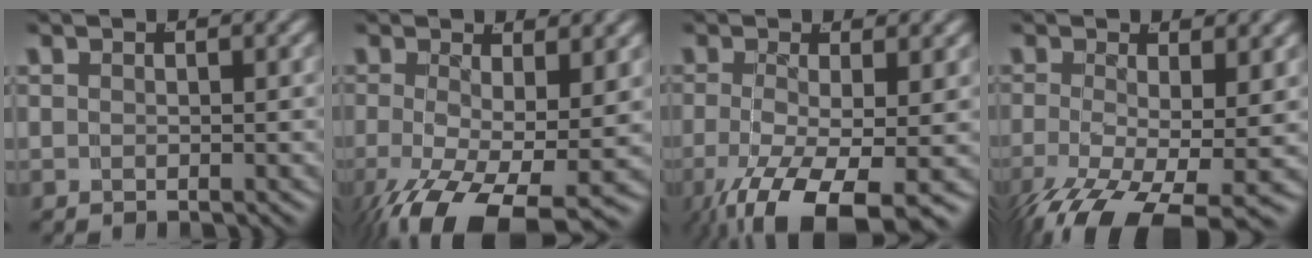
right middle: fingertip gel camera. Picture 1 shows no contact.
{"total": 8.2, "force": [-4.8, 3.1, 5.8], "torque": [-0.126, -0.062, -0.046]}
{"total": 9.1, "force": [-5.5, 3.3, 6.5], "torque": [-0.136, -0.051, -0.060]}
{"total": 9.2, "force": [-6.3, 3.4, 5.8], "torque": [-0.116, -0.063, -0.070]}